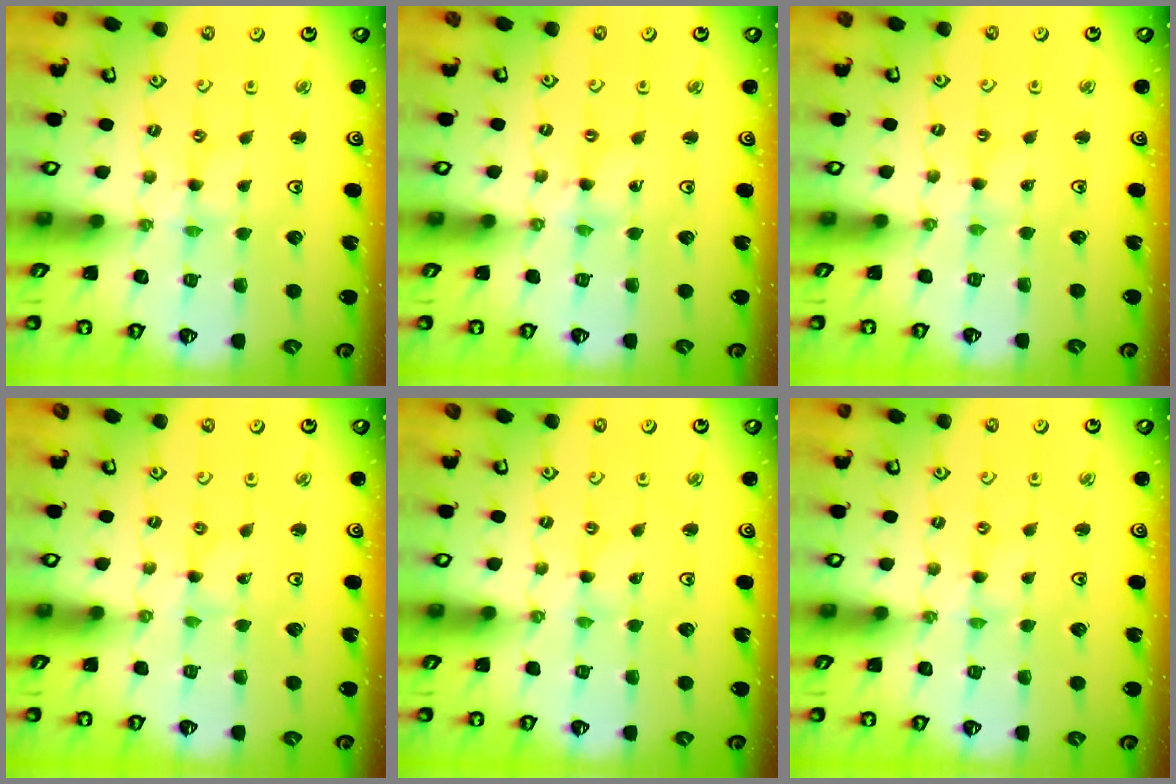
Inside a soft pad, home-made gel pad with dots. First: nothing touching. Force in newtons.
{"total": 0.9, "press": 0.9, "slide": 0.2}
{"total": 0.7, "press": 0.7, "slide": 0.2}
{"total": 0.0}
{"total": 0.0}
{"total": 0.0}